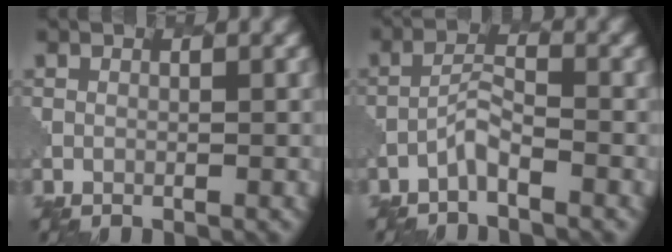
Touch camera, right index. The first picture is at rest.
{"total": 1.7, "force": [-1.4, 0.2, 1.0], "torque": [-0.022, 0.008, -0.033]}